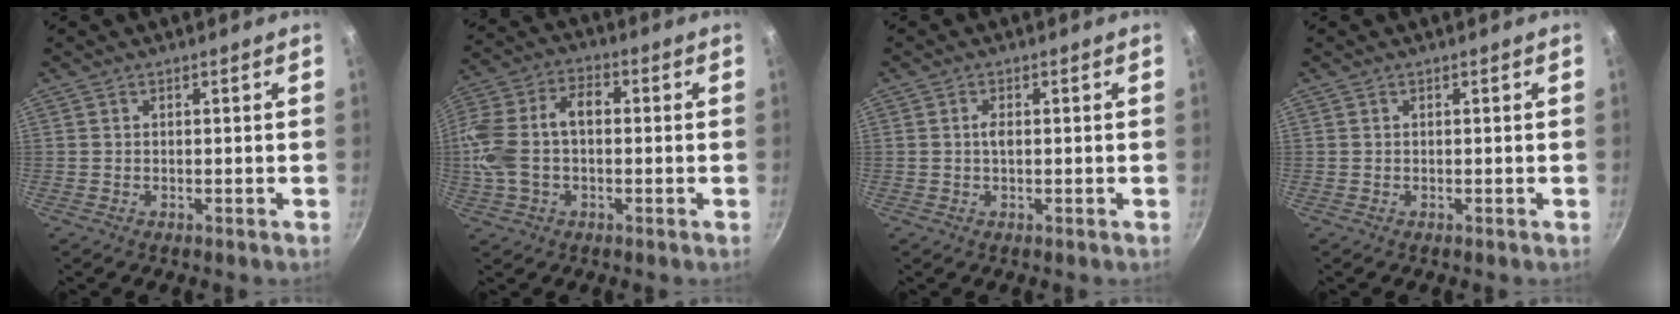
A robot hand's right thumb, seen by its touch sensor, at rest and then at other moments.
{"total": 14.1, "force": [-0.5, 8.8, 11.0], "torque": [-0.211, 0.038, -0.022]}
{"total": 1.6, "force": [0.1, 0.8, 1.4], "torque": [-0.025, 0.003, 0.000]}
{"total": 0.0}